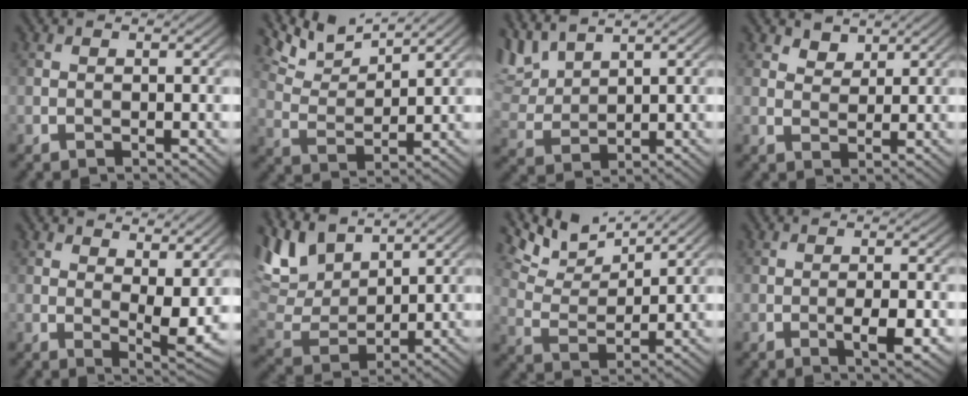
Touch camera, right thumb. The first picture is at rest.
{"total": 6.9, "force": [5.6, 1.6, 3.6], "torque": [-0.093, 0.006, 0.117]}
{"total": 6.6, "force": [5.2, 2.1, 3.6], "torque": [-0.099, 0.013, 0.107]}
{"total": 2.5, "force": [2.0, 1.3, 0.7], "torque": [-0.017, -0.003, 0.040]}
{"total": 6.8, "force": [3.2, 2.7, 5.4], "torque": [-0.084, -0.011, 0.059]}
{"total": 9.9, "force": [6.8, 4.3, 5.7], "torque": [-0.165, 0.009, 0.135]}
{"total": 8.1, "force": [6.6, 2.2, 4.2], "torque": [-0.104, 0.004, 0.120]}
{"total": 4.2, "force": [-1.7, 1.0, 3.8], "torque": [-0.062, 0.002, -0.024]}